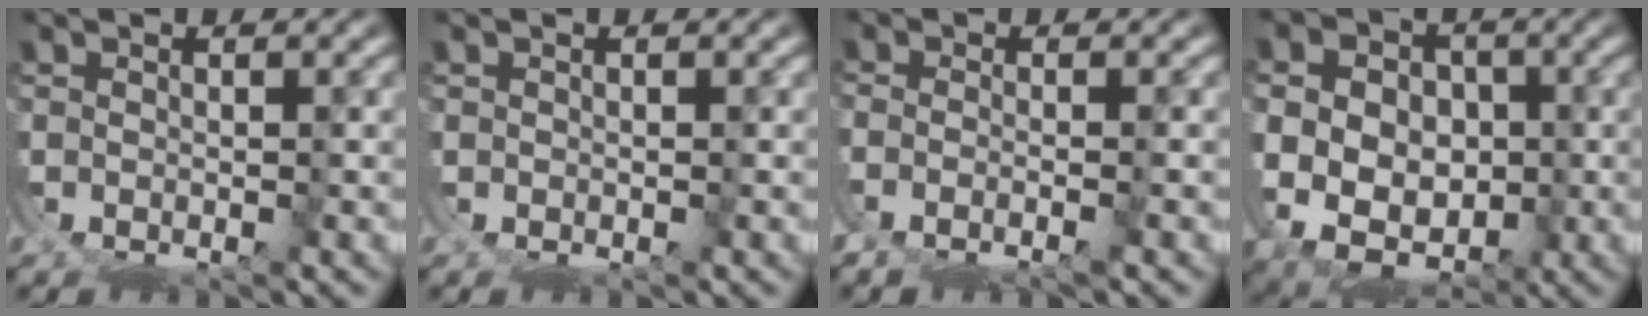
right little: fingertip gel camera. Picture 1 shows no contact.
{"total": 0.6, "force": [0.3, 0.1, -0.5], "torque": [0.004, -0.002, 0.005]}
{"total": 2.6, "force": [-1.2, 0.8, 2.2], "torque": [-0.049, -0.015, -0.012]}
{"total": 8.6, "force": [-0.5, 7.5, 4.2], "torque": [-0.094, -0.033, 0.001]}